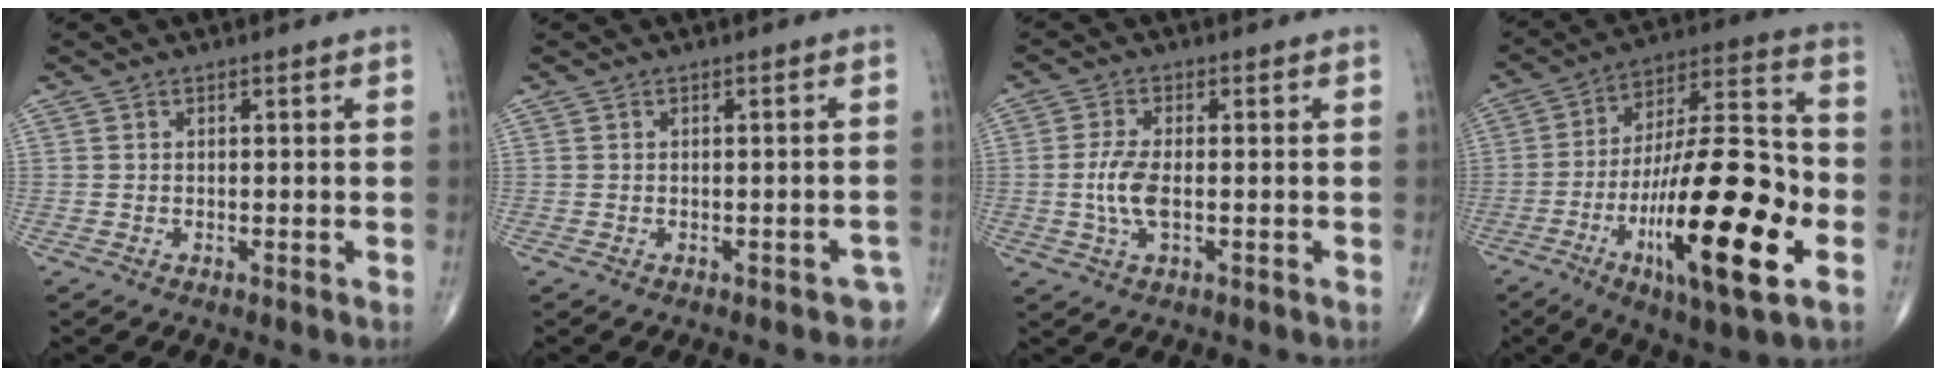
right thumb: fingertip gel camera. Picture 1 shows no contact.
{"total": 2.5, "force": [-1.8, 1.3, 1.2], "torque": [0.001, 0.016, -0.020]}
{"total": 5.5, "force": [-0.6, 2.2, 5.0], "torque": [-0.114, -0.002, -0.014]}
{"total": 26.8, "force": [-8.2, 7.2, 24.5], "torque": [-0.415, 0.024, -0.128]}